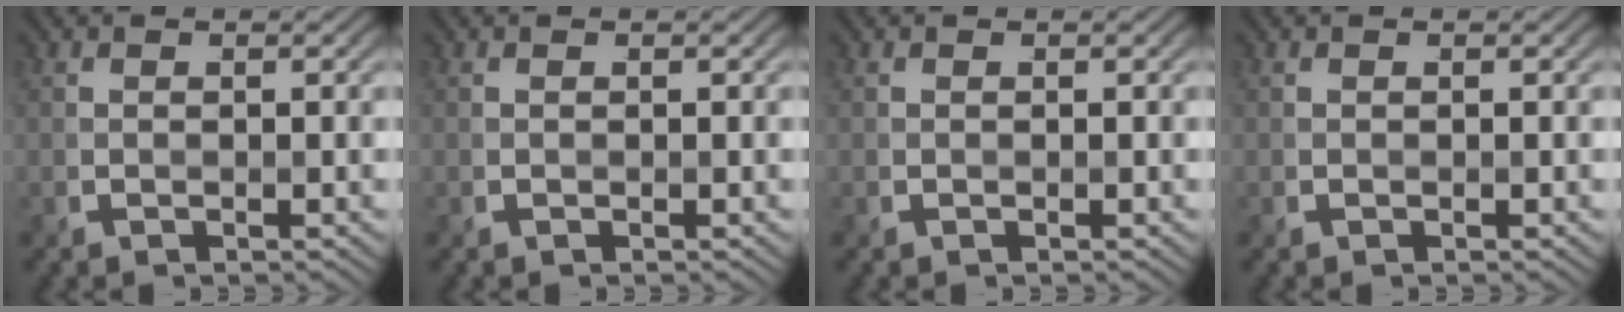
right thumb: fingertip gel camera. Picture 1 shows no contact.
{"total": 0.0}
{"total": 0.0}
{"total": 0.0}